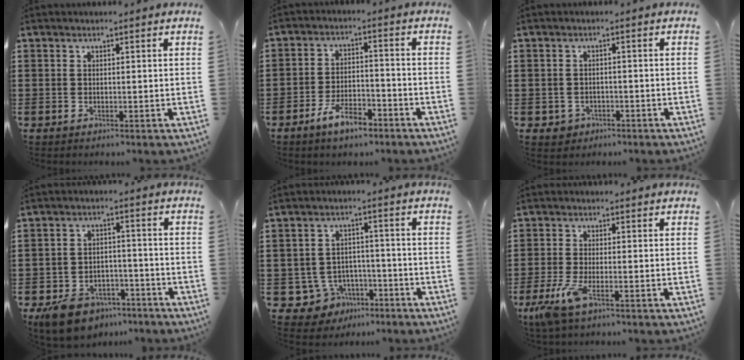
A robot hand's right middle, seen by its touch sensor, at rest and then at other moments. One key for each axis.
{"total": 6.5, "fx": -4.8, "fy": 2.1, "fz": 3.9, "tx": -0.075, "ty": 0.007, "tz": -0.089}
{"total": 1.4, "fx": -0.9, "fy": 1.1, "fz": 0.2, "tx": -0.011, "ty": -0.001, "tz": -0.022}
{"total": 6.7, "fx": -5.7, "fy": 2.7, "fz": 2.3, "tx": -0.061, "ty": 0.011, "tz": -0.112}
{"total": 5.3, "fx": -3.6, "fy": 3.7, "fz": 1.2, "tx": -0.046, "ty": 0.011, "tz": -0.068}
{"total": 4.7, "fx": -2.6, "fy": 1.1, "fz": 3.8, "tx": -0.103, "ty": -0.019, "tz": -0.053}